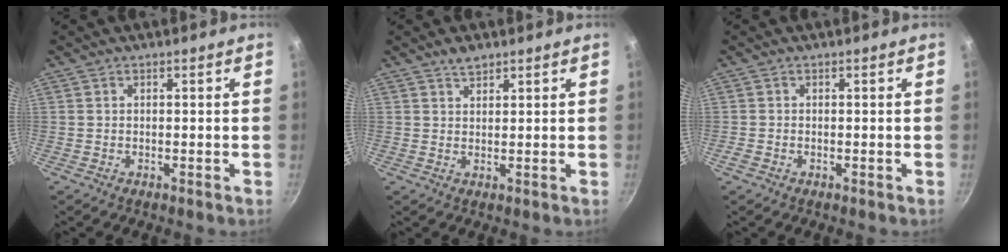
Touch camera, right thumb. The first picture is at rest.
{"total": 2.5, "force": [1.9, 1.1, 1.1], "torque": [-0.015, -0.009, 0.035]}
{"total": 0.8, "force": [-0.5, 0.6, 0.3], "torque": [-0.009, -0.001, -0.010]}